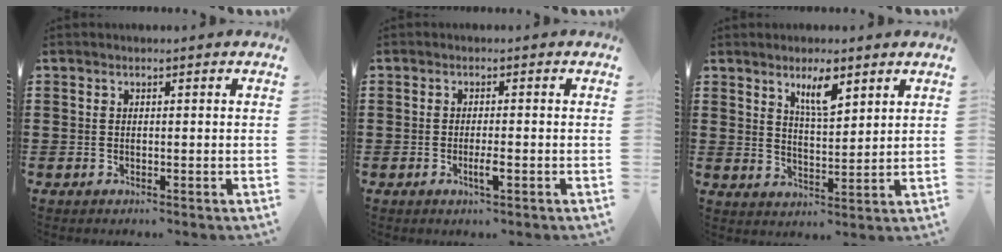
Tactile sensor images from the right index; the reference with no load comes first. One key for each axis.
{"total": 2.4, "fx": -1.0, "fy": 0.3, "fz": 2.1, "tx": -0.045, "ty": -0.003, "tz": -0.019}
{"total": 5.5, "fx": 3.6, "fy": 1.5, "fz": 3.9, "tx": -0.070, "ty": -0.003, "tz": 0.059}